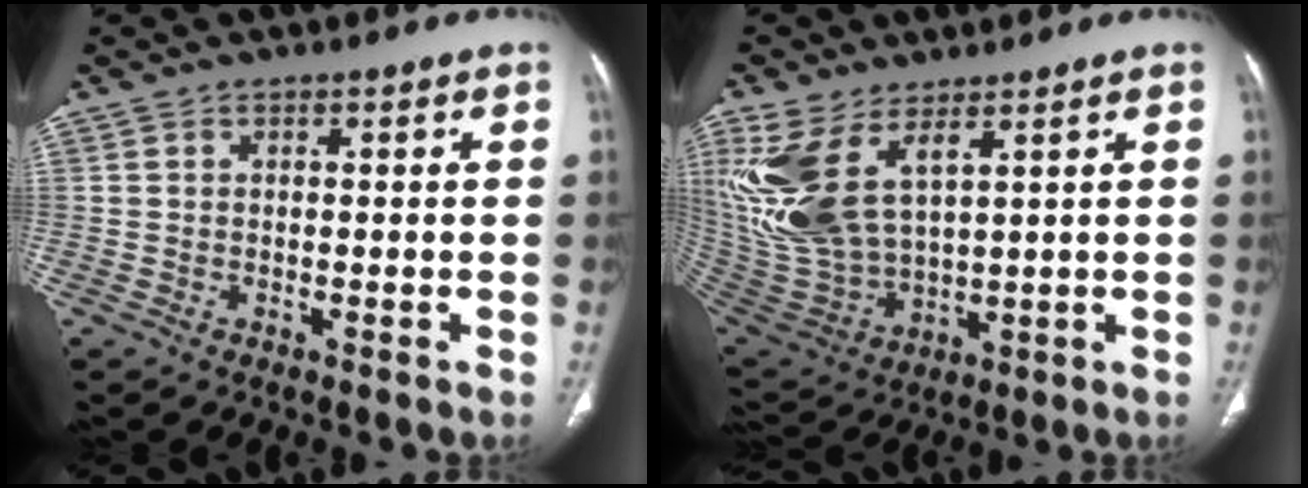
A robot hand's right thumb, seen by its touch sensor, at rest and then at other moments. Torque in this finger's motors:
{"motor_torque": [1.00, 2.48, 1.38, 1.39, 0.23]}